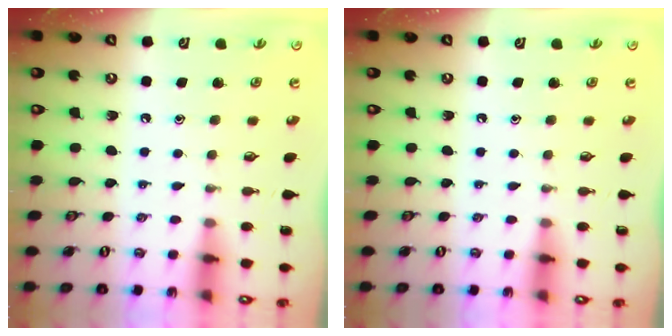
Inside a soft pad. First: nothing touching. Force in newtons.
{"total": 0.0}